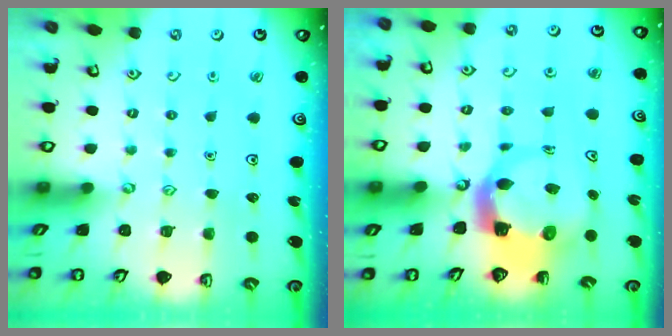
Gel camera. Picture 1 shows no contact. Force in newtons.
{"total": 5.7, "press": 5.6, "slide": 1.0}